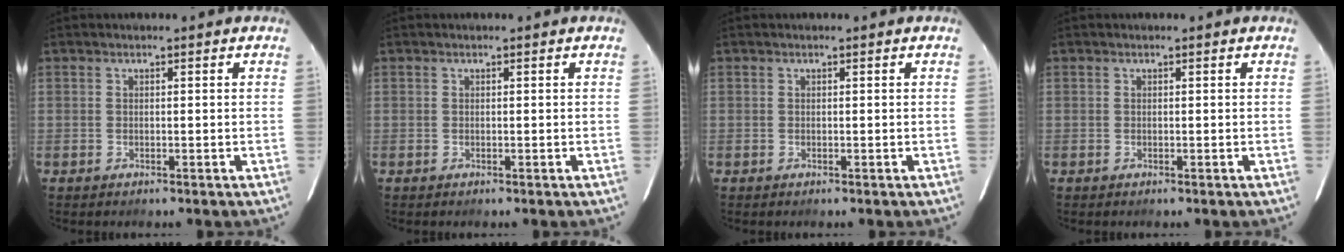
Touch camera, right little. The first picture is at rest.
{"total": 0.0}
{"total": 0.0}
{"total": 0.0}